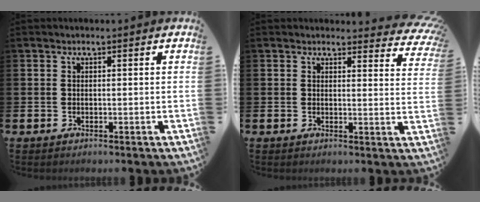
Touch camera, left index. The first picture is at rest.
{"total": 2.6, "force": [2.4, 0.9, 0.2], "torque": [0.006, -0.020, 0.037]}